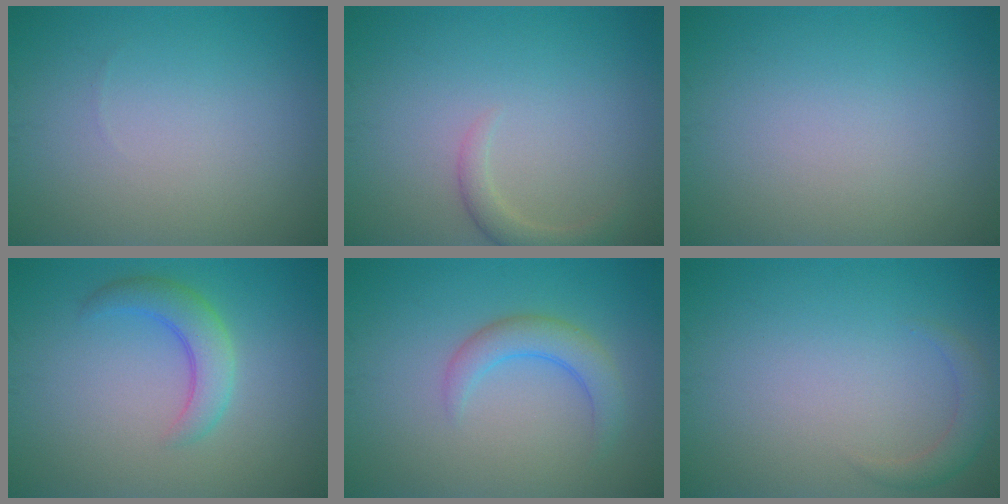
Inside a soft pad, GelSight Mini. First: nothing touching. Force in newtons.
{"total": 1.9, "press": 1.9, "slide": 0.2}
{"total": 0.0}
{"total": 3.3, "press": 3.3, "slide": 0.2}
{"total": 2.9, "press": 2.9, "slide": 0.3}
{"total": 1.7, "press": 1.7, "slide": 0.1}